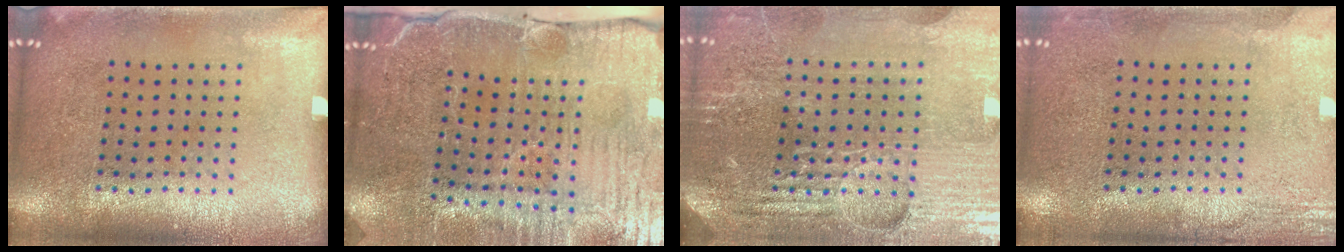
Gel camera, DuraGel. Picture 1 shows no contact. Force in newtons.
{"total": 4.0, "press": 3.9, "slide": 1.0}
{"total": 5.1, "press": 4.8, "slide": 1.9}
{"total": 2.2, "press": 2.2, "slide": 0.4}